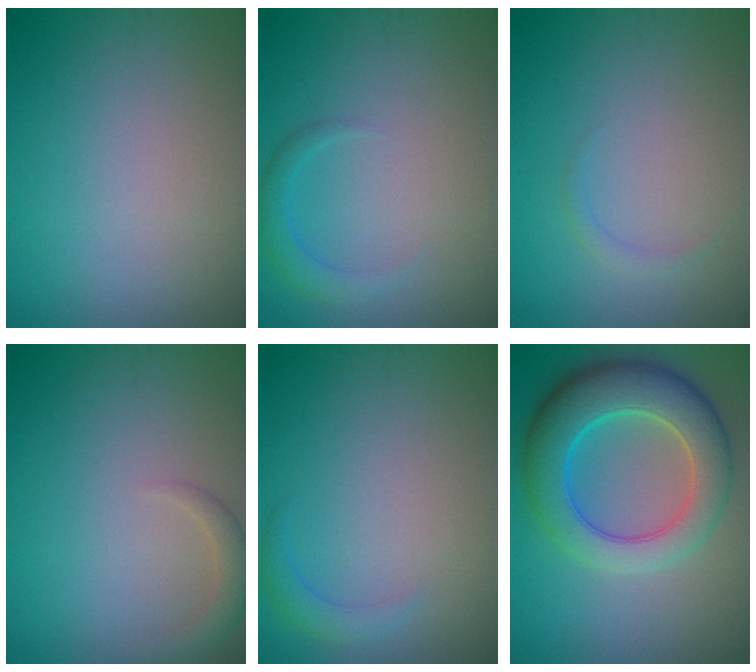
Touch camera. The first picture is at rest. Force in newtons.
{"total": 1.8, "press": 1.8, "slide": 0.1}
{"total": 0.8, "press": 0.8, "slide": 0.1}
{"total": 1.7, "press": 1.7, "slide": 0.1}
{"total": 1.4, "press": 1.4, "slide": 0.1}
{"total": 8.6, "press": 8.6, "slide": 0.5}